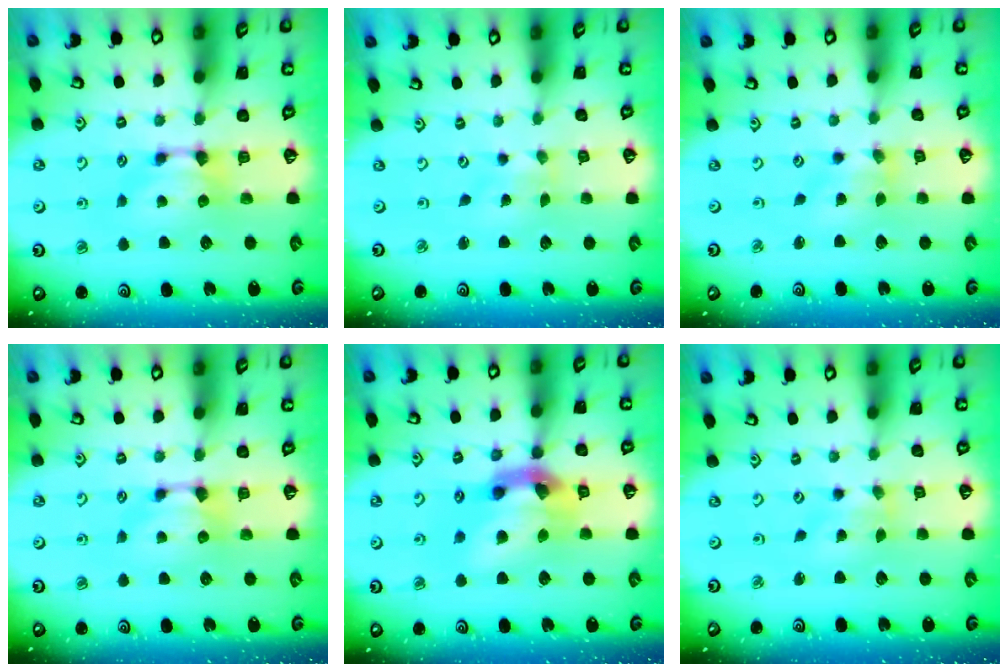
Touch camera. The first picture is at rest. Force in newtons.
{"total": 4.4, "press": 4.3, "slide": 0.9}
{"total": 1.2, "press": 0.6, "slide": 1.1}
{"total": 0.0}
{"total": 8.9, "press": 8.5, "slide": 2.6}
{"total": 2.0, "press": 1.7, "slide": 1.0}